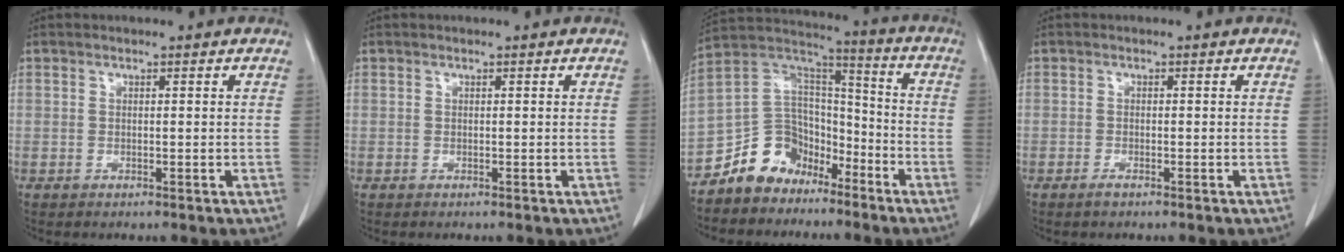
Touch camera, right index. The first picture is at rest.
{"total": 0.0}
{"total": 11.0, "force": [-7.7, 7.6, 2.2], "torque": [-0.041, 0.069, -0.142]}
{"total": 1.0, "force": [-0.8, 0.1, 0.6], "torque": [-0.014, -0.002, -0.014]}